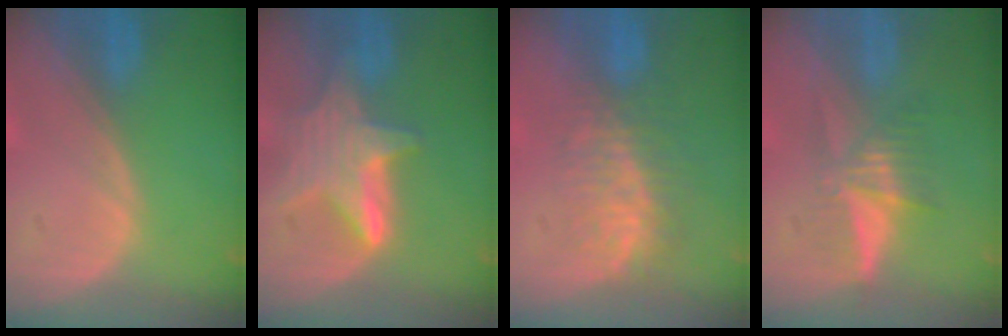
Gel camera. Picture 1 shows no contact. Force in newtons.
{"total": 7.1, "press": 7.1, "slide": 0.3}
{"total": 8.0, "press": 7.4, "slide": 3.0}
{"total": 5.5, "press": 5.0, "slide": 2.2}